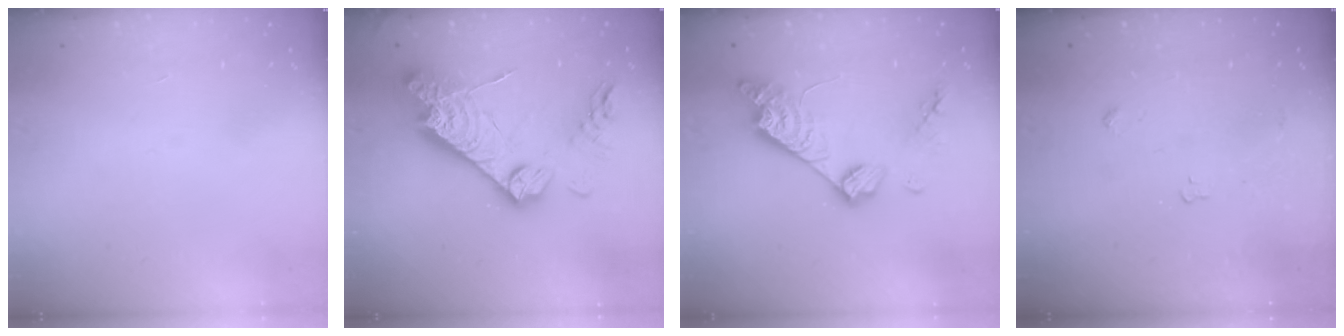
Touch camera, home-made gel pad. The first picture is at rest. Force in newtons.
{"total": 22.2, "press": 22.1, "slide": 1.7}
{"total": 14.5, "press": 14.5, "slide": 1.0}
{"total": 3.4, "press": 3.4, "slide": 0.6}